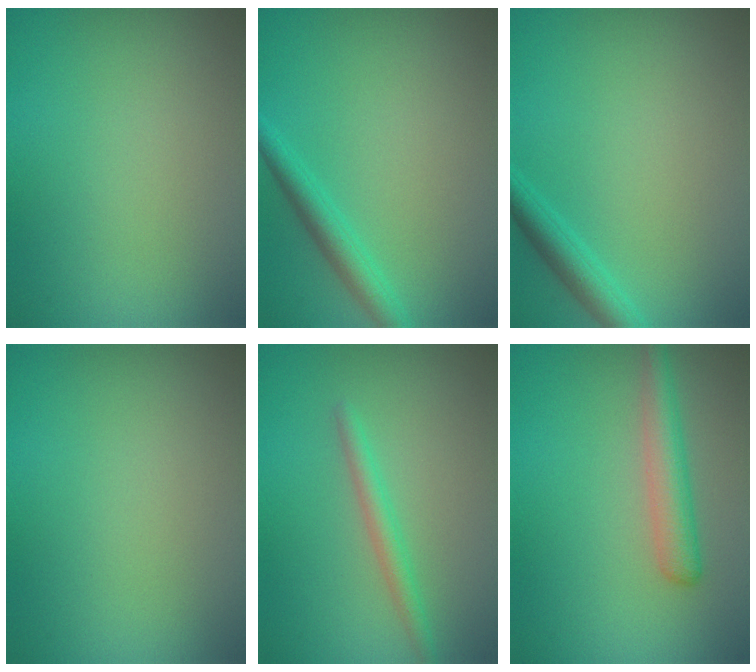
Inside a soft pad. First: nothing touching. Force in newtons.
{"total": 2.3, "press": 2.3, "slide": 0.2}
{"total": 2.3, "press": 2.2, "slide": 0.2}
{"total": 0.0}
{"total": 1.8, "press": 1.8, "slide": 0.0}
{"total": 2.9, "press": 2.9, "slide": 0.1}